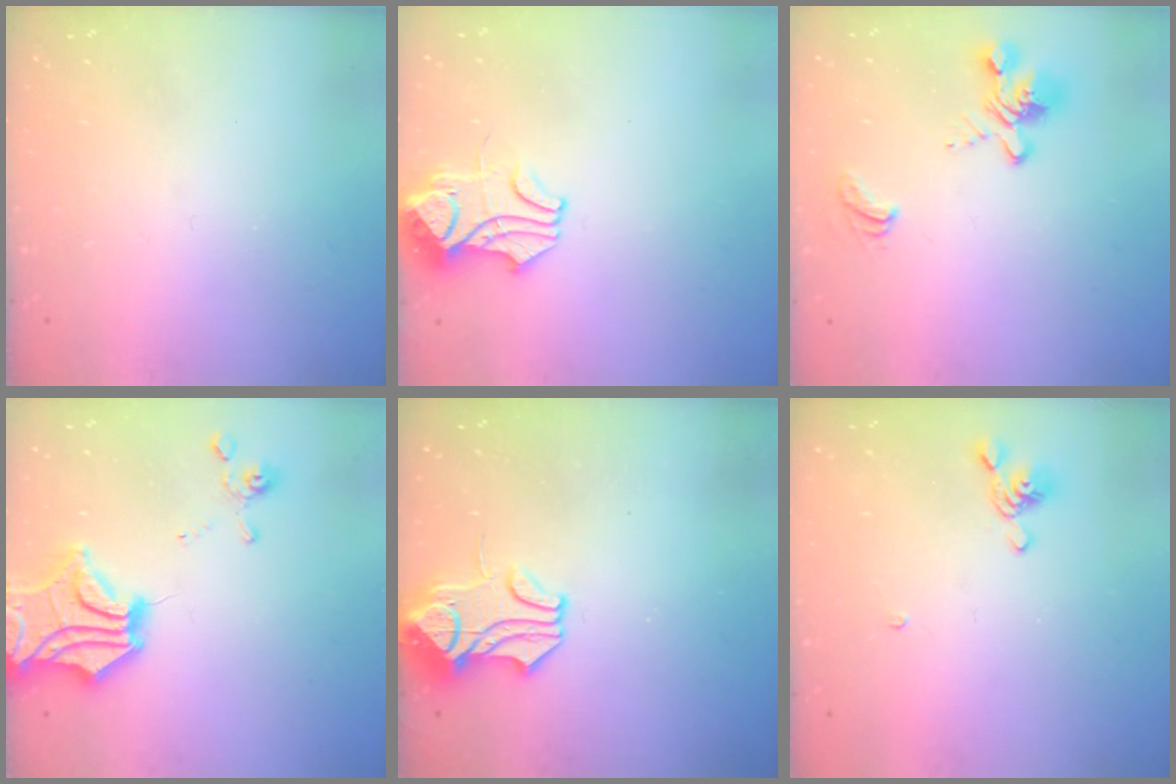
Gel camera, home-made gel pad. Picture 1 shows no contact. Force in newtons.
{"total": 5.9, "press": 5.9, "slide": 0.9}
{"total": 4.7, "press": 4.6, "slide": 1.1}
{"total": 8.7, "press": 8.2, "slide": 2.9}
{"total": 1.6, "press": 0.8, "slide": 1.4}
{"total": 5.5, "press": 5.4, "slide": 0.9}